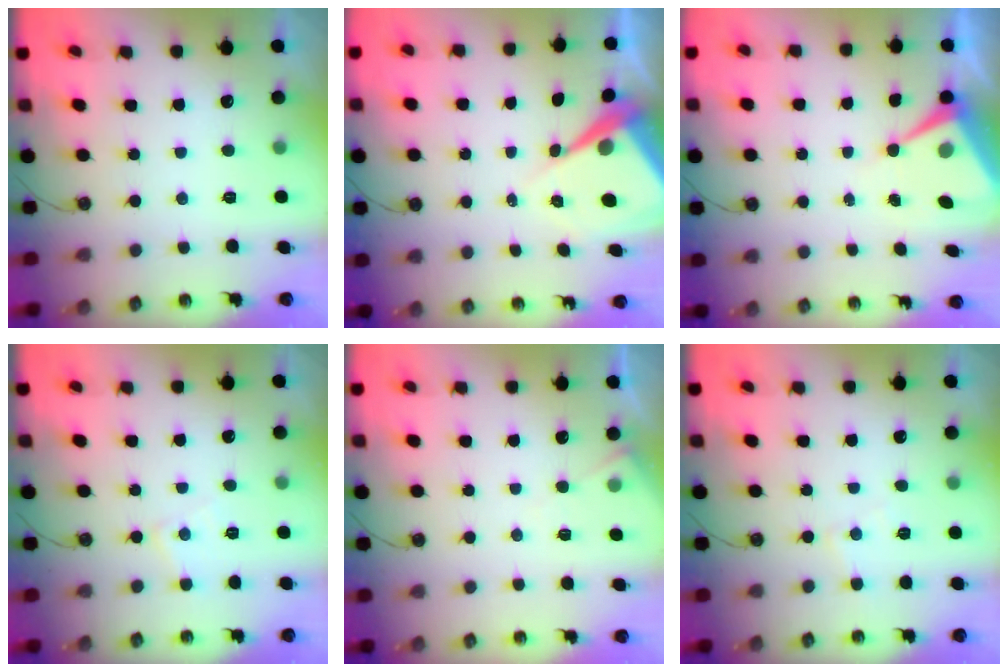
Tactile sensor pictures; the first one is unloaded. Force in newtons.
{"total": 9.6, "press": 9.5, "slide": 0.9}
{"total": 9.0, "press": 9.0, "slide": 0.7}
{"total": 5.3, "press": 5.3, "slide": 0.4}
{"total": 5.3, "press": 5.2, "slide": 0.7}
{"total": 4.8, "press": 4.8, "slide": 0.7}